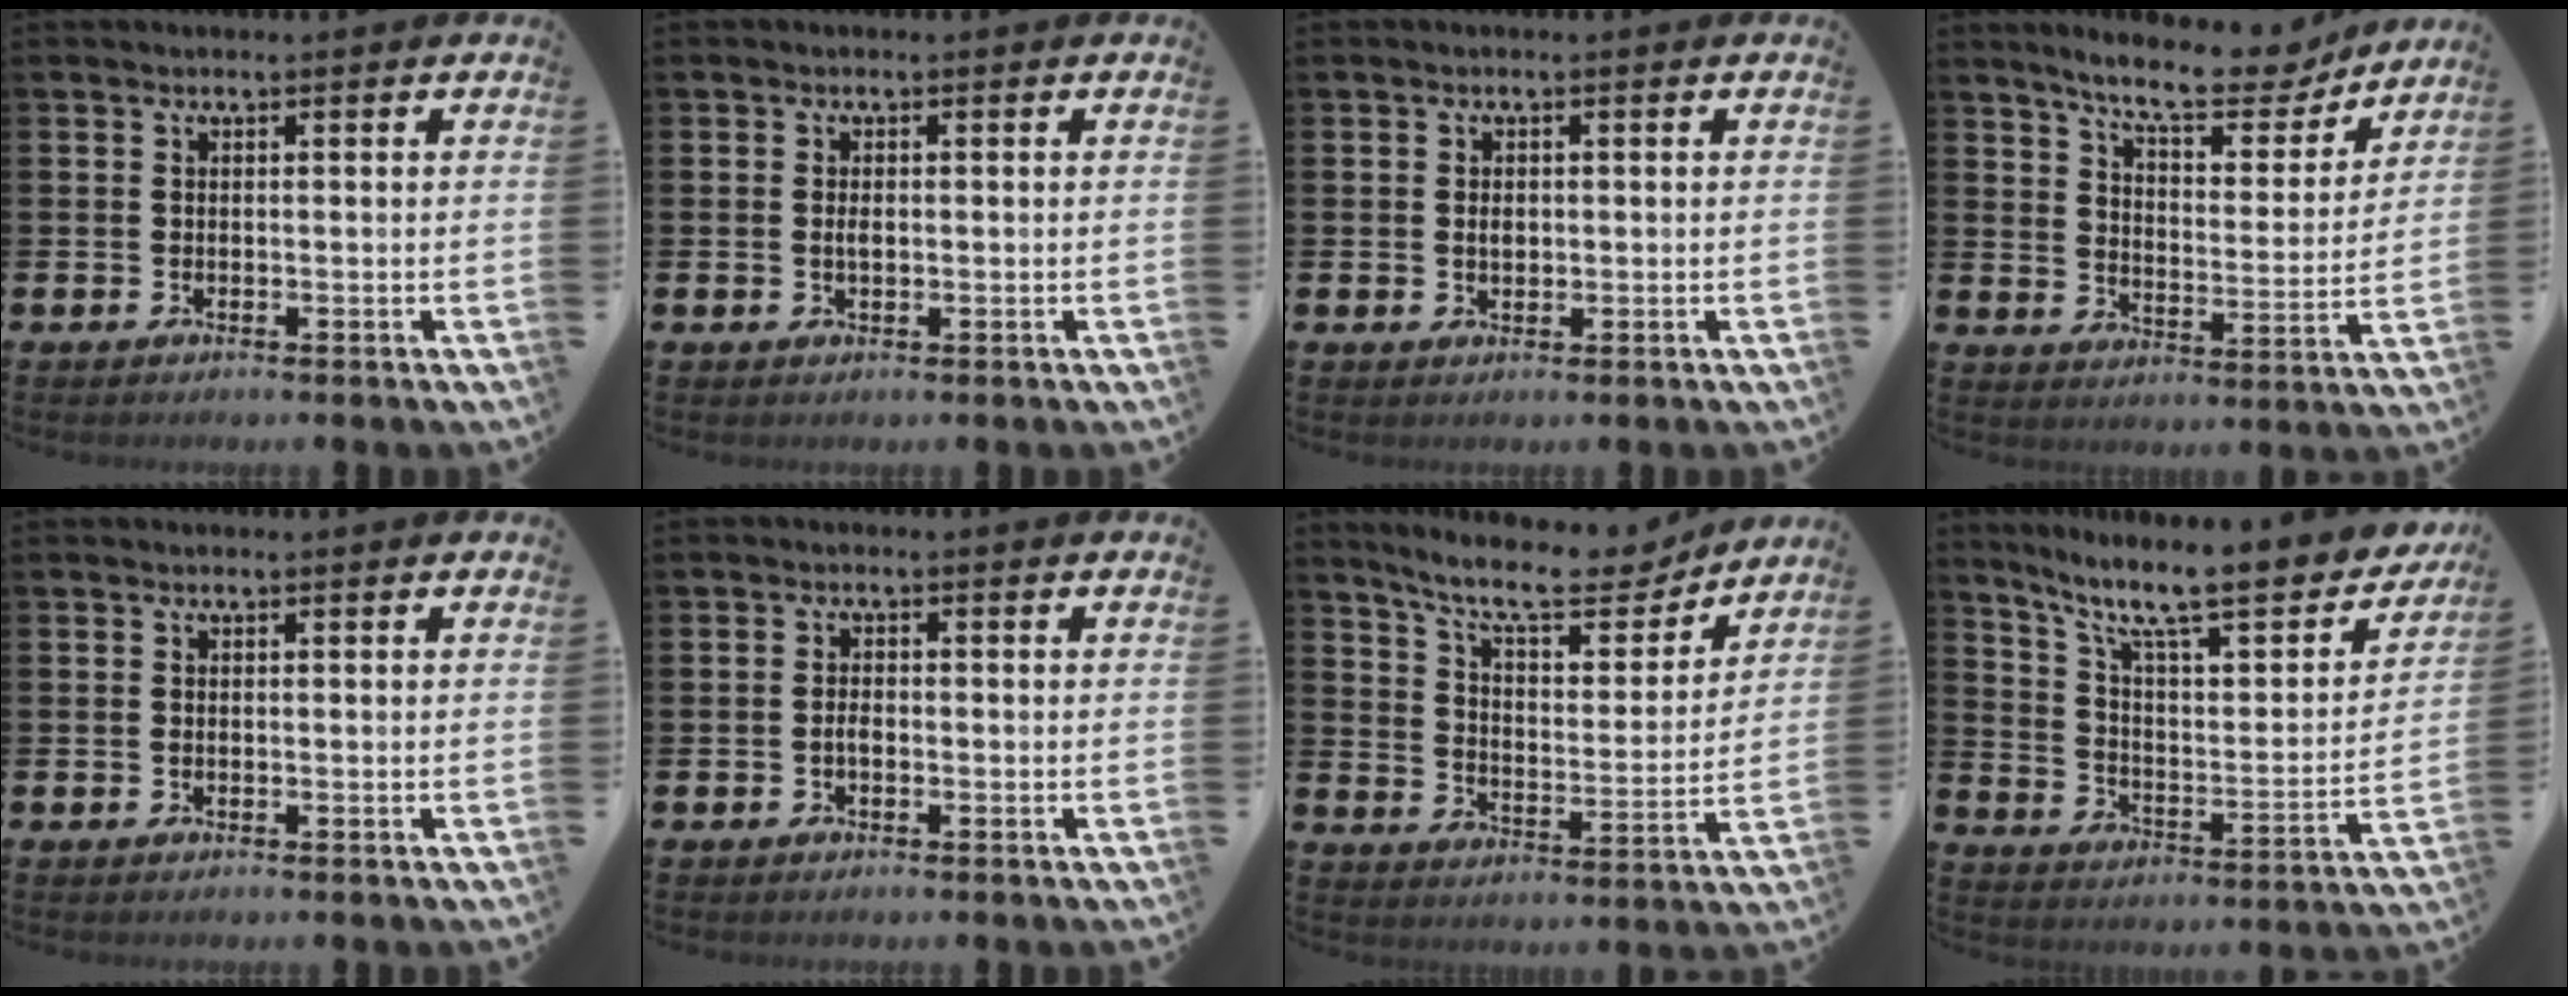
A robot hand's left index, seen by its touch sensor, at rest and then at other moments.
{"total": 1.2, "force": [0.0, 0.6, 1.1], "torque": [-0.021, 0.004, -0.002]}
{"total": 1.4, "force": [0.1, 0.9, 1.0], "torque": [-0.012, 0.004, -0.001]}
{"total": 9.9, "force": [8.9, 2.1, 3.6], "torque": [-0.093, -0.051, 0.157]}
{"total": 0.0}
{"total": 1.4, "force": [-0.5, 0.7, 1.1], "torque": [-0.020, 0.001, -0.010]}
{"total": 11.1, "force": [9.9, 2.6, 4.4], "torque": [-0.105, -0.060, 0.171]}
{"total": 11.8, "force": [9.5, 2.8, 6.5], "torque": [-0.141, -0.070, 0.153]}